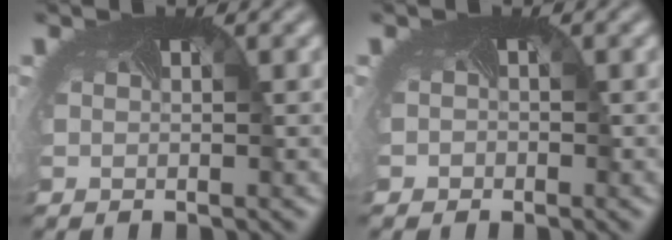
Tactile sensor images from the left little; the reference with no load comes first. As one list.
[{"total": 1.1, "force": [-0.4, 1.1, 0.0], "torque": [0.010, -0.005, -0.014]}]